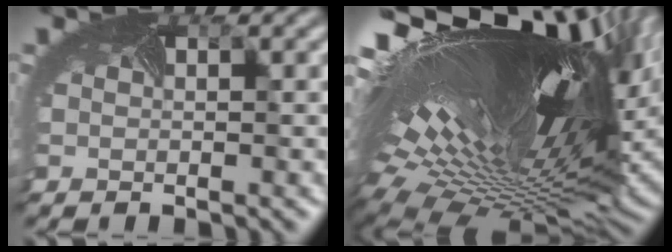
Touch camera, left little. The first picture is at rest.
{"total": 17.9, "force": [4.8, 7.1, 15.7], "torque": [-0.290, -0.007, 0.112]}